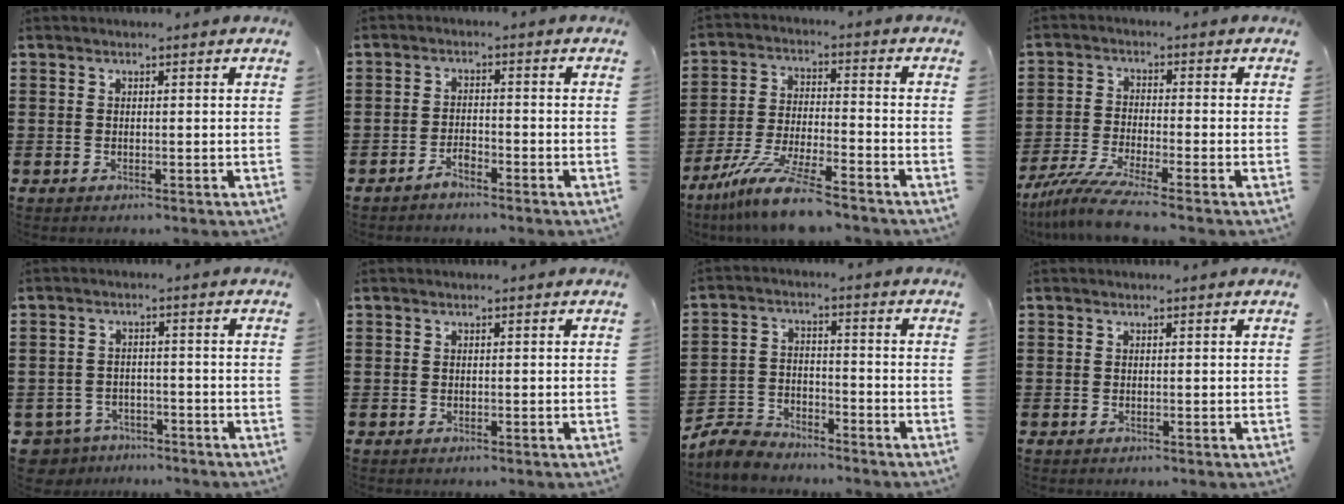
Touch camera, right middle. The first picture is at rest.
{"total": 2.4, "force": [-2.1, 0.4, 1.0], "torque": [-0.021, 0.005, -0.042]}
{"total": 10.1, "force": [-8.3, 0.4, 5.7], "torque": [-0.119, -0.001, -0.164]}
{"total": 6.2, "force": [-4.9, -0.2, 3.8], "torque": [-0.096, -0.027, -0.099]}
{"total": 3.2, "force": [-3.1, 1.0, 0.1], "torque": [-0.026, -0.004, -0.070]}
{"total": 0.0}
{"total": 5.5, "force": [-5.4, 1.1, 0.6], "torque": [-0.033, 0.006, -0.114]}
{"total": 0.0}